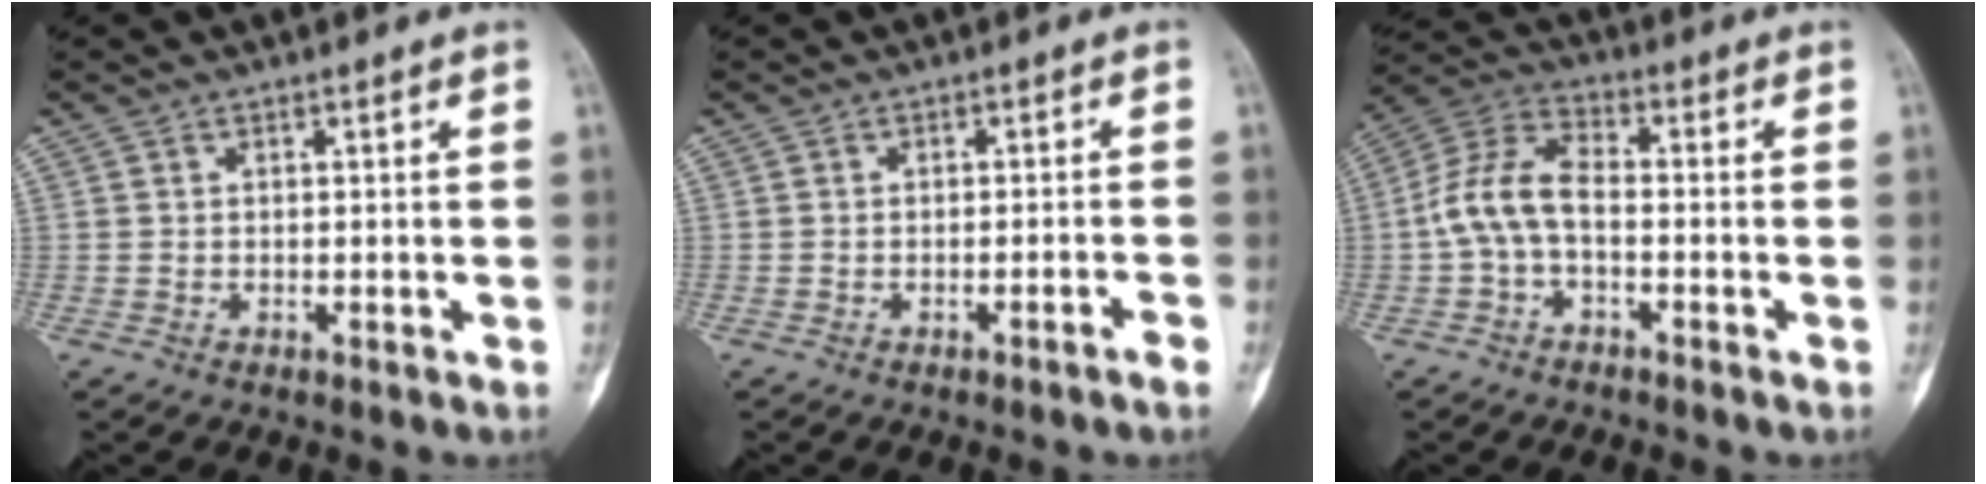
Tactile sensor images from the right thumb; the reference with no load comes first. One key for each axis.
{"total": 2.0, "fx": -1.4, "fy": -0.2, "fz": 1.4, "tx": -0.031, "ty": 0.009, "tz": -0.017}
{"total": 8.7, "fx": -1.6, "fy": 4.6, "fz": 7.1, "tx": -0.146, "ty": 0.033, "tz": -0.042}